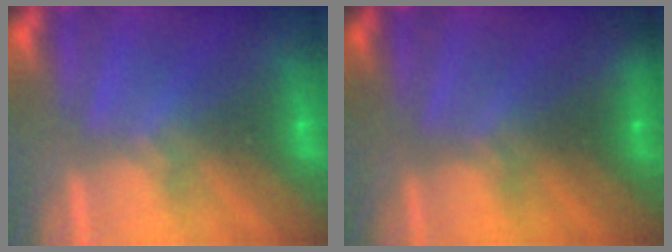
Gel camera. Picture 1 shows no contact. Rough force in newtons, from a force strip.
{"total": 1.4}